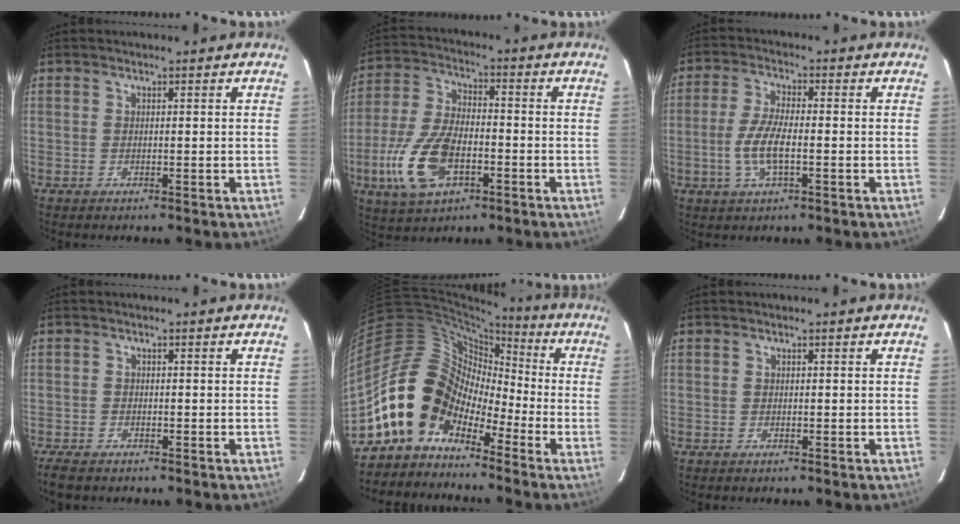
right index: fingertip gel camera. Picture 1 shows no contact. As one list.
[{"total": 14.6, "force": [-5.5, 7.6, 11.1], "torque": [-0.252, -0.009, -0.098]}, {"total": 6.9, "force": [-1.7, 2.1, 6.4], "torque": [-0.136, -0.001, -0.036]}, {"total": 4.0, "force": [-3.4, 1.6, 1.5], "torque": [-0.048, -0.014, -0.060]}, {"total": 12.3, "force": [-7.9, 8.0, 5.0], "torque": [-0.092, 0.030, -0.158]}, {"total": 0.0}]